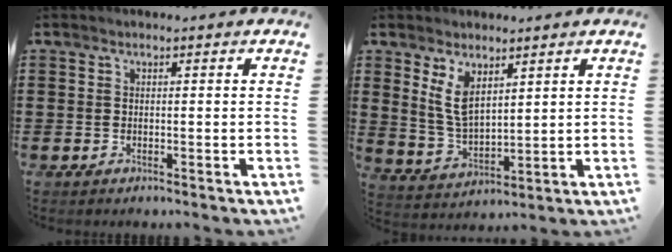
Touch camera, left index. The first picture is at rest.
{"total": 6.5, "force": [3.8, 3.0, 4.3], "torque": [-0.102, -0.007, 0.069]}